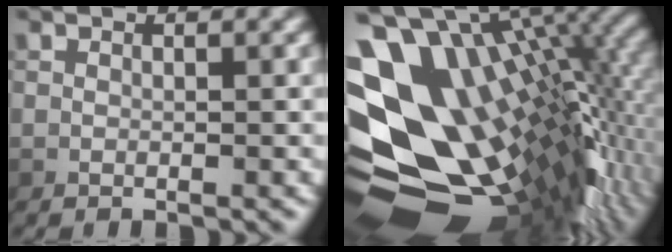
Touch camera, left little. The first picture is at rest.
{"total": 17.4, "force": [0.9, 10.4, 14.0], "torque": [-0.235, -0.012, 0.035]}